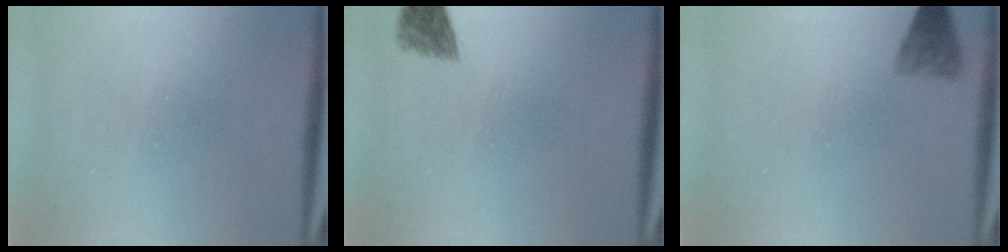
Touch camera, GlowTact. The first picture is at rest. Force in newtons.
{"total": 2.0}
{"total": 2.9}